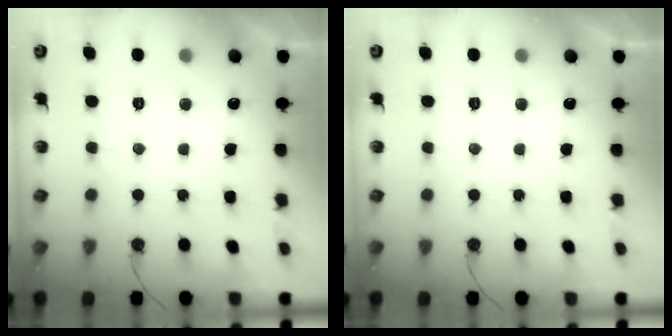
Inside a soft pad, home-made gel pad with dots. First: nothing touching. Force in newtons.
{"total": 0.0}